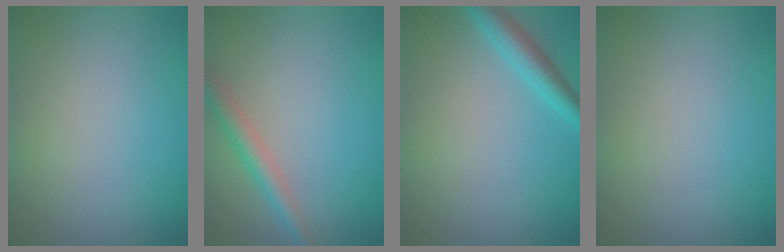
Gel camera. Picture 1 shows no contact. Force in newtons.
{"total": 2.5, "press": 2.5, "slide": 0.0}
{"total": 3.0, "press": 3.0, "slide": 0.1}
{"total": 0.0}